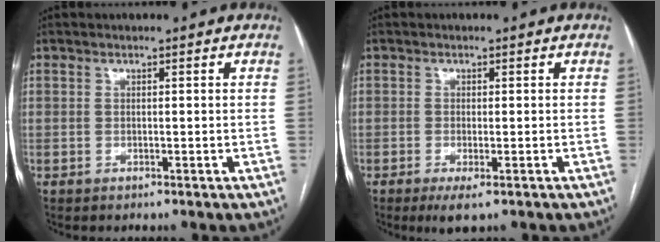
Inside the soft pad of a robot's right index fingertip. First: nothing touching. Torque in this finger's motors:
{"motor_torque": [0.47, 0.00, 0.06, 0.04]}